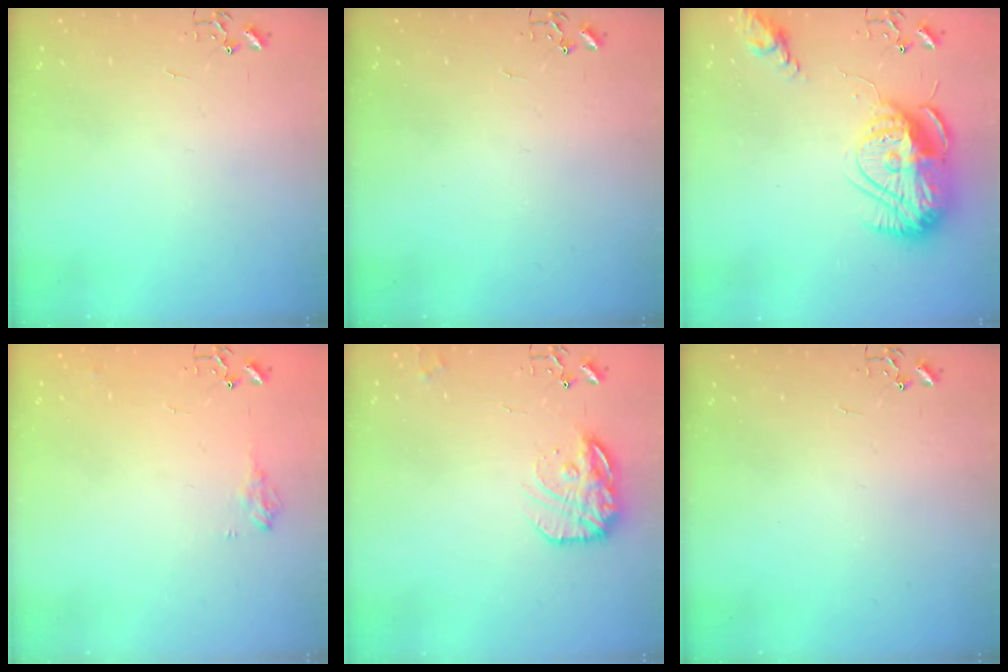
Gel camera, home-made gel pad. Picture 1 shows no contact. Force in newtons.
{"total": 0.0}
{"total": 18.7, "press": 18.6, "slide": 1.7}
{"total": 7.7, "press": 7.7, "slide": 0.3}
{"total": 16.0, "press": 15.9, "slide": 1.3}
{"total": 0.0}